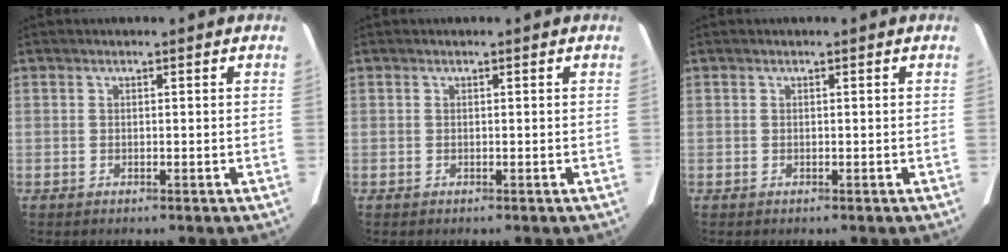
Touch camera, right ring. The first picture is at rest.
{"total": 0.0}
{"total": 0.0}